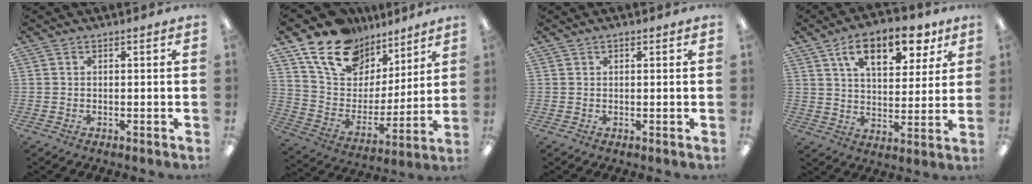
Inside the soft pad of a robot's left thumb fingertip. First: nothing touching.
{"total": 17.5, "force": [11.6, 11.5, 6.3], "torque": [-0.130, -0.064, 0.218]}
{"total": 0.7, "force": [0.5, 0.2, 0.5], "torque": [-0.010, 0.001, 0.009]}
{"total": 14.7, "force": [8.5, 7.2, 9.6], "torque": [-0.139, -0.025, 0.144]}